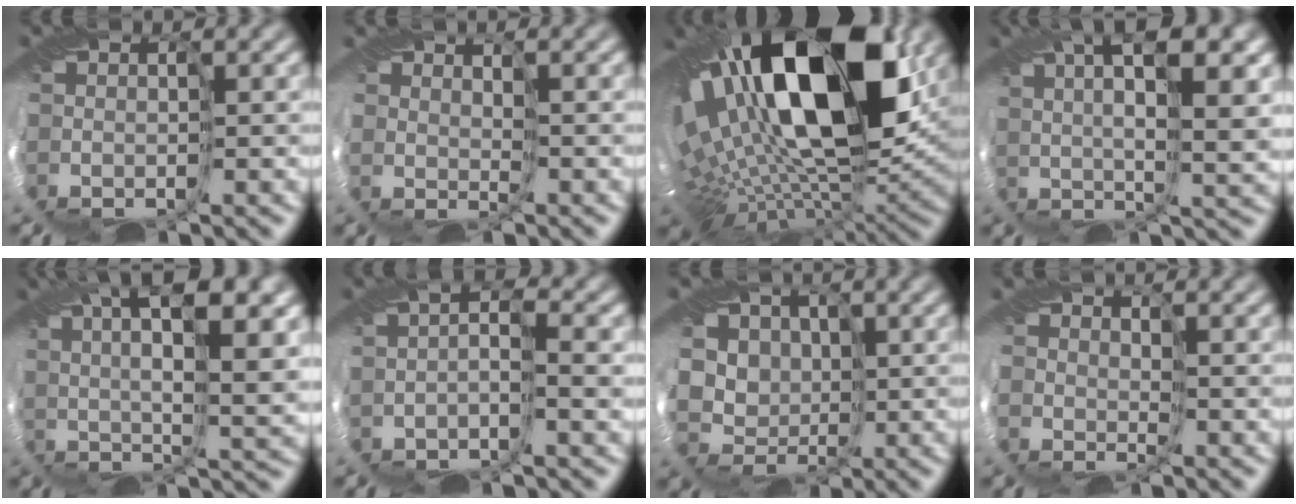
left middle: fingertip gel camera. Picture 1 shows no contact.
{"total": 2.4, "force": [1.6, -1.0, -1.5], "torque": [0.020, 0.001, 0.031]}
{"total": 18.5, "force": [6.2, 7.4, 15.7], "torque": [-0.277, 0.020, 0.100]}
{"total": 9.2, "force": [4.6, 2.6, 7.6], "torque": [-0.102, 0.024, 0.066]}
{"total": 10.4, "force": [5.2, 2.9, 8.5], "torque": [-0.122, 0.024, 0.079]}
{"total": 0.9, "force": [0.1, -0.6, 0.6], "torque": [-0.012, 0.002, 0.000]}
{"total": 4.7, "force": [3.3, 3.3, -0.1], "torque": [-0.024, 0.007, 0.062]}
{"total": 1.9, "force": [1.3, -0.6, -1.3], "torque": [0.017, 0.000, 0.025]}